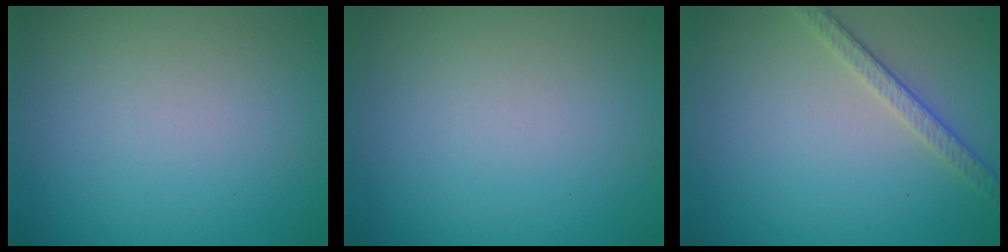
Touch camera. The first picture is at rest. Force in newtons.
{"total": 0.0}
{"total": 2.5, "press": 2.1, "slide": 1.4}